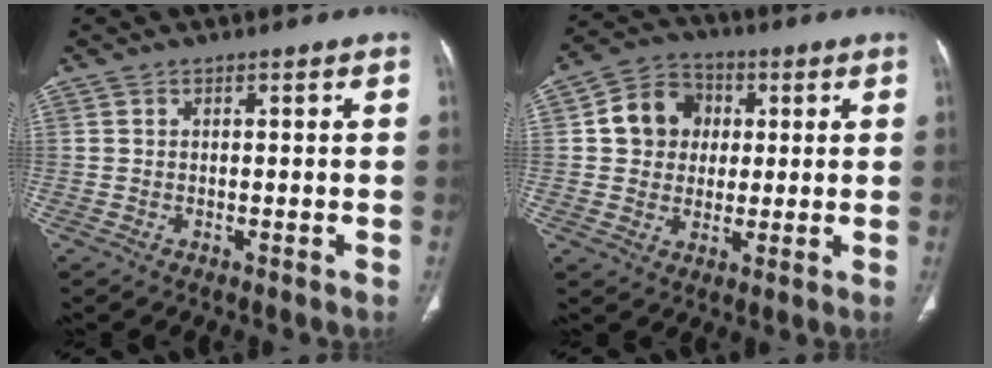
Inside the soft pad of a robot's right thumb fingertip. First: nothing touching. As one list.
[{"total": 10.3, "force": [1.7, 9.1, 4.6], "torque": [-0.045, 0.009, 0.021]}]